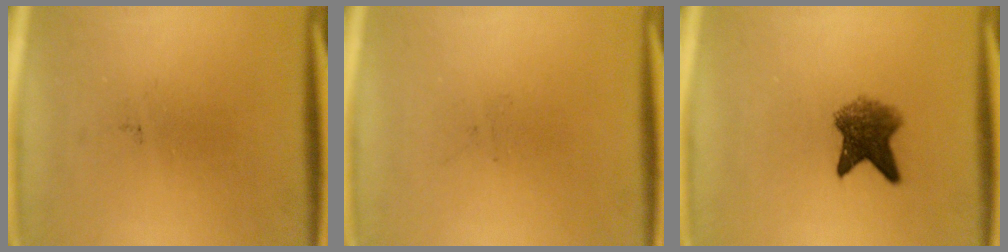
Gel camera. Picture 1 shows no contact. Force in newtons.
{"total": 0.0}
{"total": 5.8}